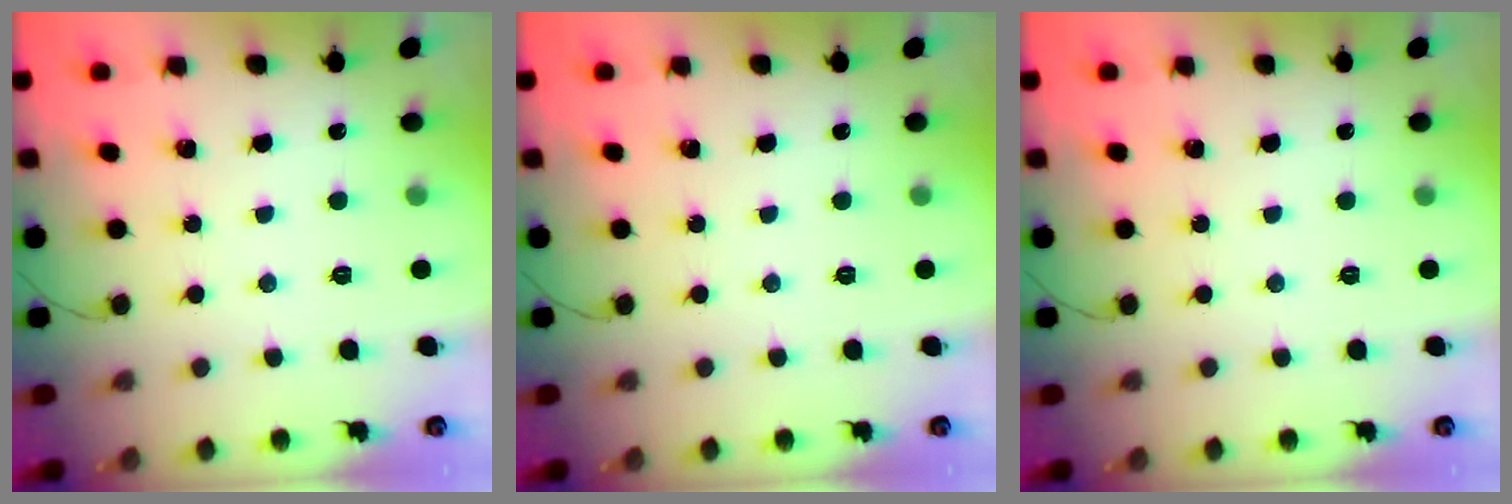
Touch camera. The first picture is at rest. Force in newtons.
{"total": 0.0}
{"total": 0.0}